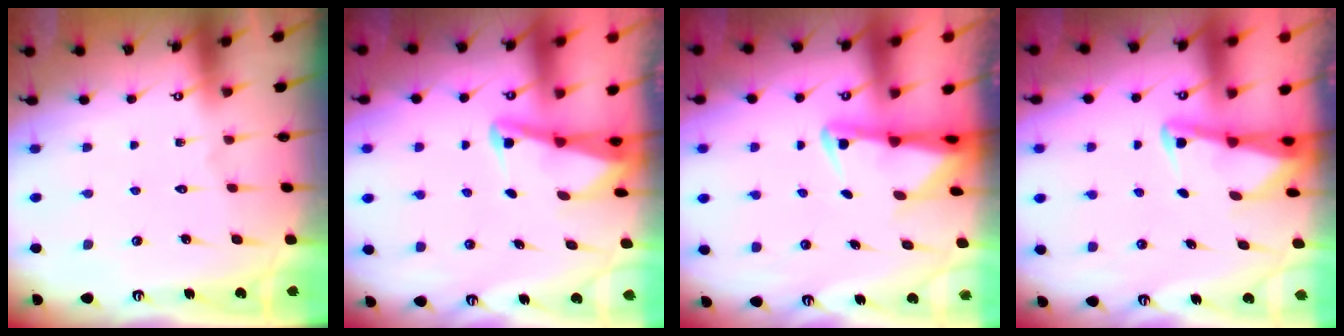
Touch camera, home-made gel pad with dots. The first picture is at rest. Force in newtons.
{"total": 2.5, "press": 2.5, "slide": 0.6}
{"total": 2.5, "press": 2.4, "slide": 0.5}
{"total": 2.3, "press": 2.3, "slide": 0.3}